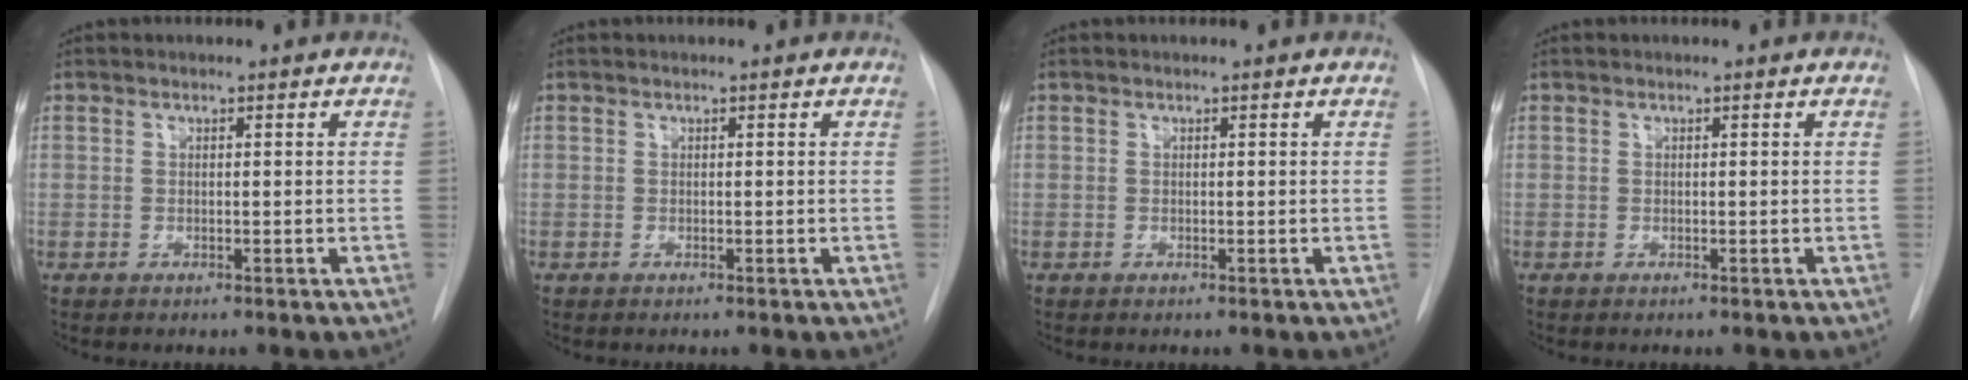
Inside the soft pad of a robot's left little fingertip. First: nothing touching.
{"total": 0.0}
{"total": 0.0}
{"total": 0.0}